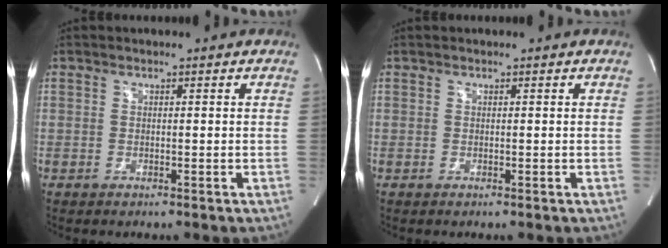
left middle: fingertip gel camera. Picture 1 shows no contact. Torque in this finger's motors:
{"motor_torque": [0.07, 0.06, -0.07, 0.00]}